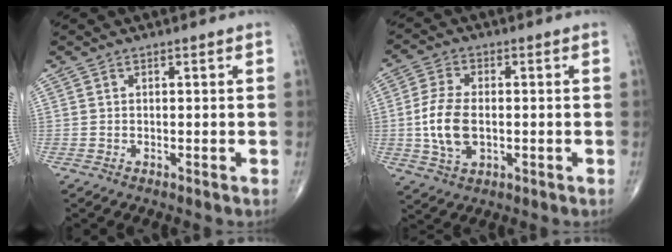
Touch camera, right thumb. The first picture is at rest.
{"total": 8.9, "force": [-0.7, 5.2, 7.2], "torque": [-0.145, -0.001, -0.012]}